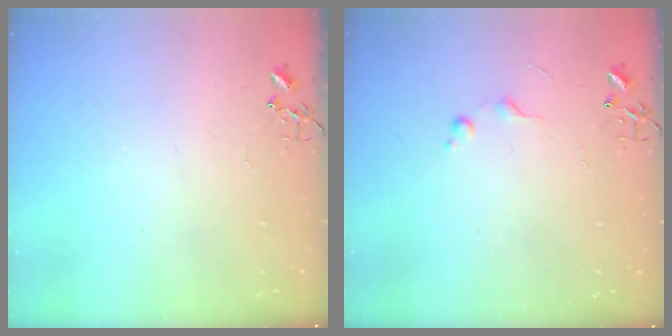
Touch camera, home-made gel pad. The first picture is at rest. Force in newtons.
{"total": 6.8, "press": 6.7, "slide": 0.8}